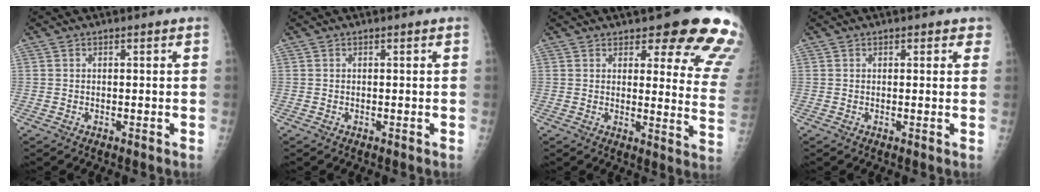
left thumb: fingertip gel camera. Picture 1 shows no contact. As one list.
[{"total": 0.0}, {"total": 17.2, "force": [12.5, 5.5, 10.5], "torque": [-0.074, -0.075, 0.128]}, {"total": 2.2, "force": [1.3, 1.5, 1.1], "torque": [0.013, -0.001, 0.009]}]